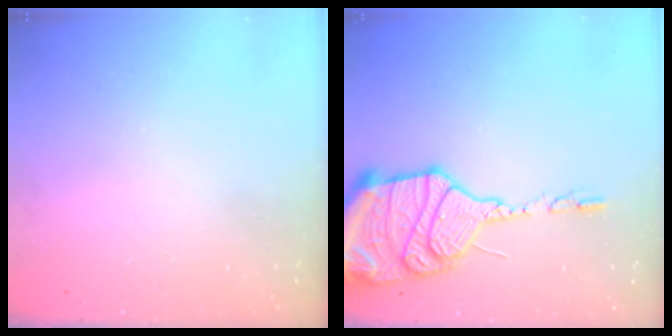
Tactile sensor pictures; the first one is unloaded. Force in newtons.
{"total": 20.5, "press": 19.8, "slide": 5.4}